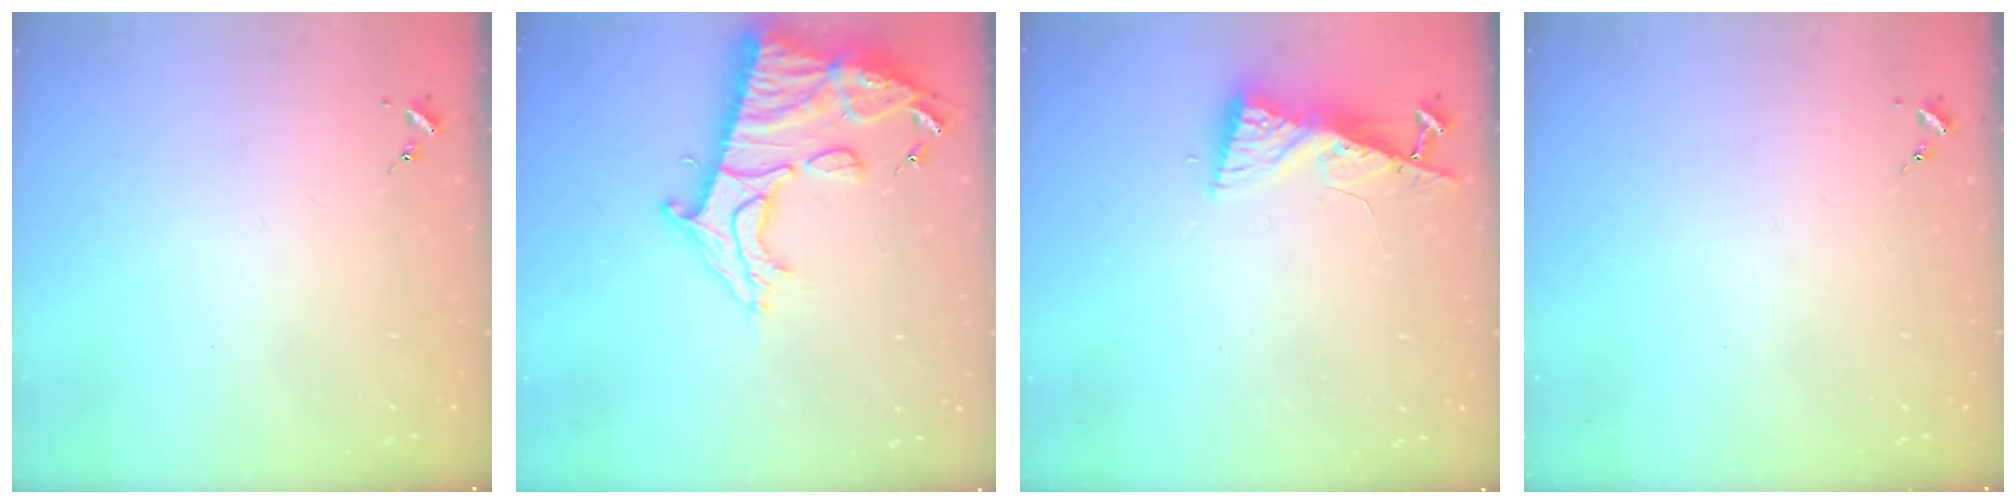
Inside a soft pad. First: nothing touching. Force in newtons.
{"total": 20.1, "press": 20.0, "slide": 1.7}
{"total": 8.1, "press": 8.1, "slide": 0.8}
{"total": 0.0}